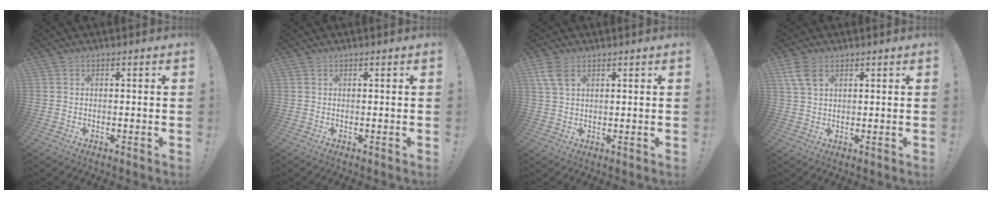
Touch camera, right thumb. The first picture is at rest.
{"total": 0.0}
{"total": 5.5, "force": [2.7, 3.1, 3.6], "torque": [-0.080, -0.006, 0.053]}
{"total": 6.1, "force": [3.0, 3.4, 4.1], "torque": [-0.088, -0.002, 0.059]}